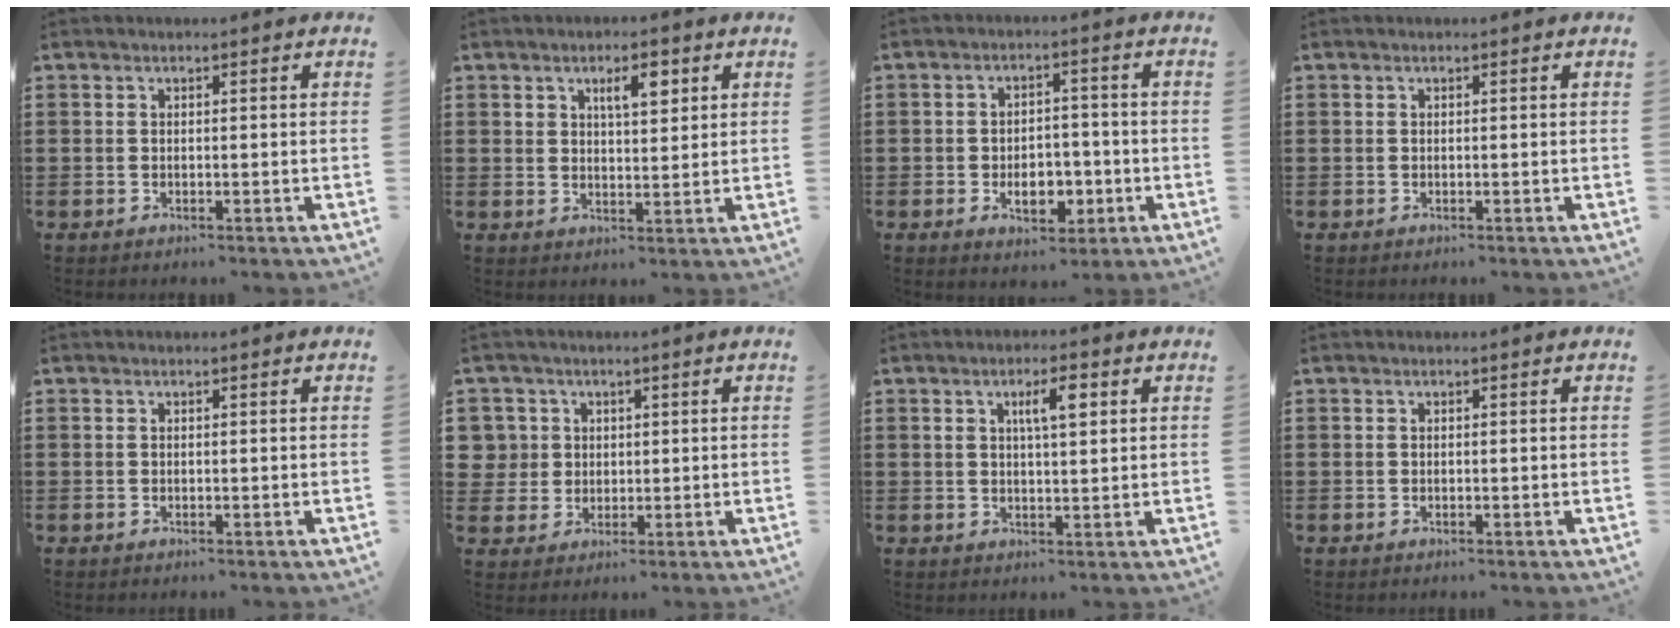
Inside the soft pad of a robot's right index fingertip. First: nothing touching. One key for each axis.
{"total": 4.3, "fx": 2.2, "fy": 1.8, "fz": 3.3, "tx": -0.046, "ty": -0.001, "tz": 0.031}
{"total": 6.2, "fx": -2.1, "fy": 3.9, "fz": 4.3, "tx": -0.059, "ty": 0.006, "tz": -0.039}
{"total": 0.0}
{"total": 0.0}
{"total": 4.5, "fx": 1.0, "fy": 4.4, "fz": 0.4, "tx": -0.037, "ty": 0.012, "tz": 0.016}
{"total": 4.4, "fx": 1.6, "fy": 1.2, "fz": 3.9, "tx": -0.065, "ty": 0.005, "tz": 0.020}
{"total": 0.0}